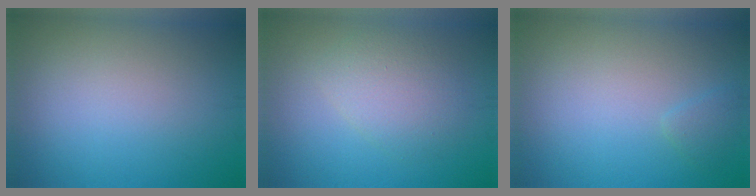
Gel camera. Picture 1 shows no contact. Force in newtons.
{"total": 3.3, "press": 3.3, "slide": 0.2}
{"total": 0.9, "press": 0.9, "slide": 0.1}